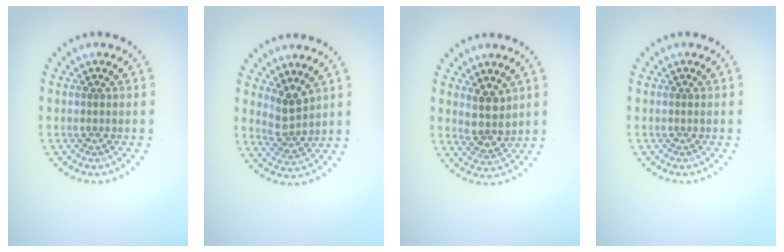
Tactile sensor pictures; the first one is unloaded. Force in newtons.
{"total": 2.4, "press": 1.9, "slide": 1.5}
{"total": 3.0, "press": 2.6, "slide": 1.4}
{"total": 0.0}